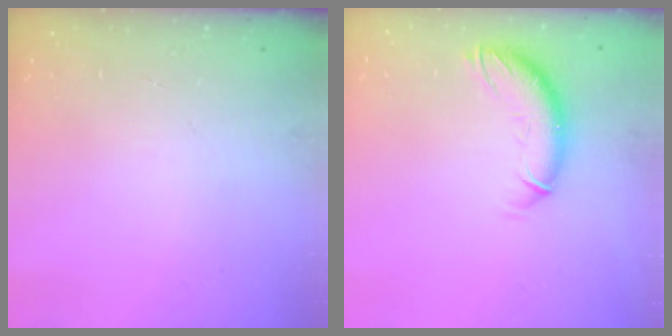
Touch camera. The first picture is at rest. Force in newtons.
{"total": 10.7, "press": 10.6, "slide": 1.0}